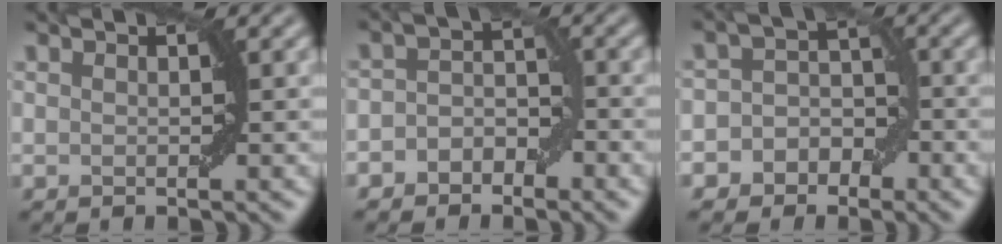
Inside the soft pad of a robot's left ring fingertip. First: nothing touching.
{"total": 2.5, "force": [-1.5, 1.7, 0.9], "torque": [-0.008, 0.012, -0.030]}
{"total": 4.5, "force": [-2.0, 3.9, 1.0], "torque": [0.019, 0.022, -0.053]}